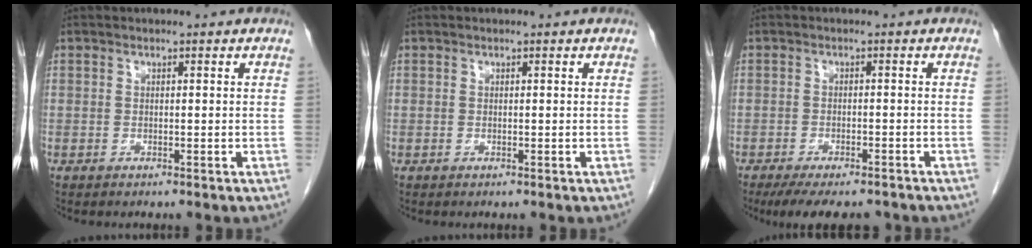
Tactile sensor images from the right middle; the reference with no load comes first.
{"total": 0.0}
{"total": 10.1, "force": [-8.4, 2.8, 4.7], "torque": [-0.071, -0.009, -0.117]}